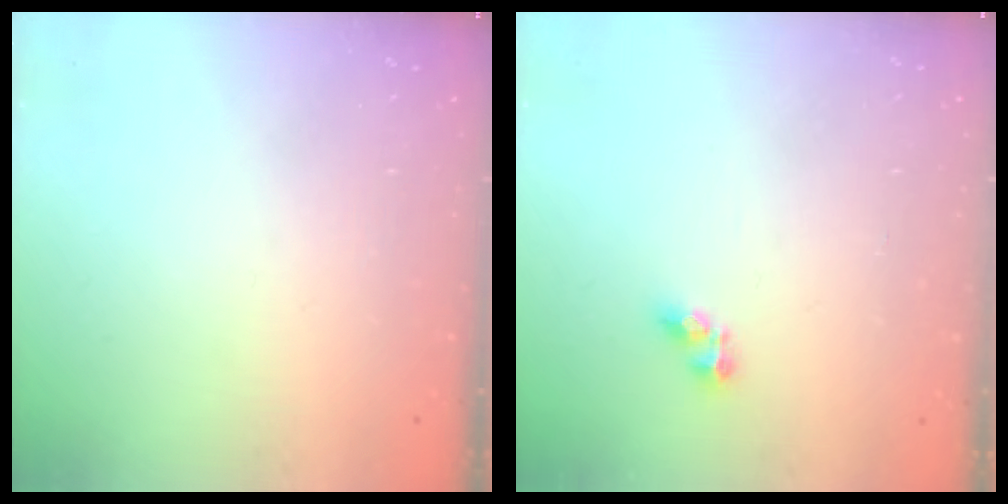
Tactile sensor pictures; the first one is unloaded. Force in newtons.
{"total": 4.4, "press": 4.4, "slide": 0.1}